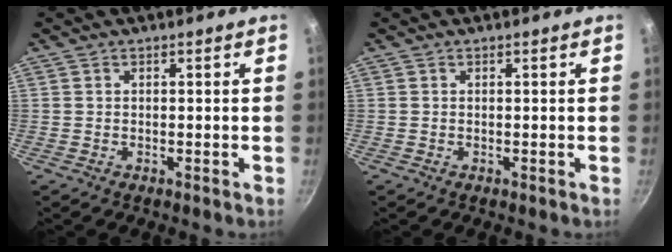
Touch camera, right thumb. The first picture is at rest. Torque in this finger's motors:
{"motor_torque": [0.04, -0.08, 0.30, -0.02, 0.05]}